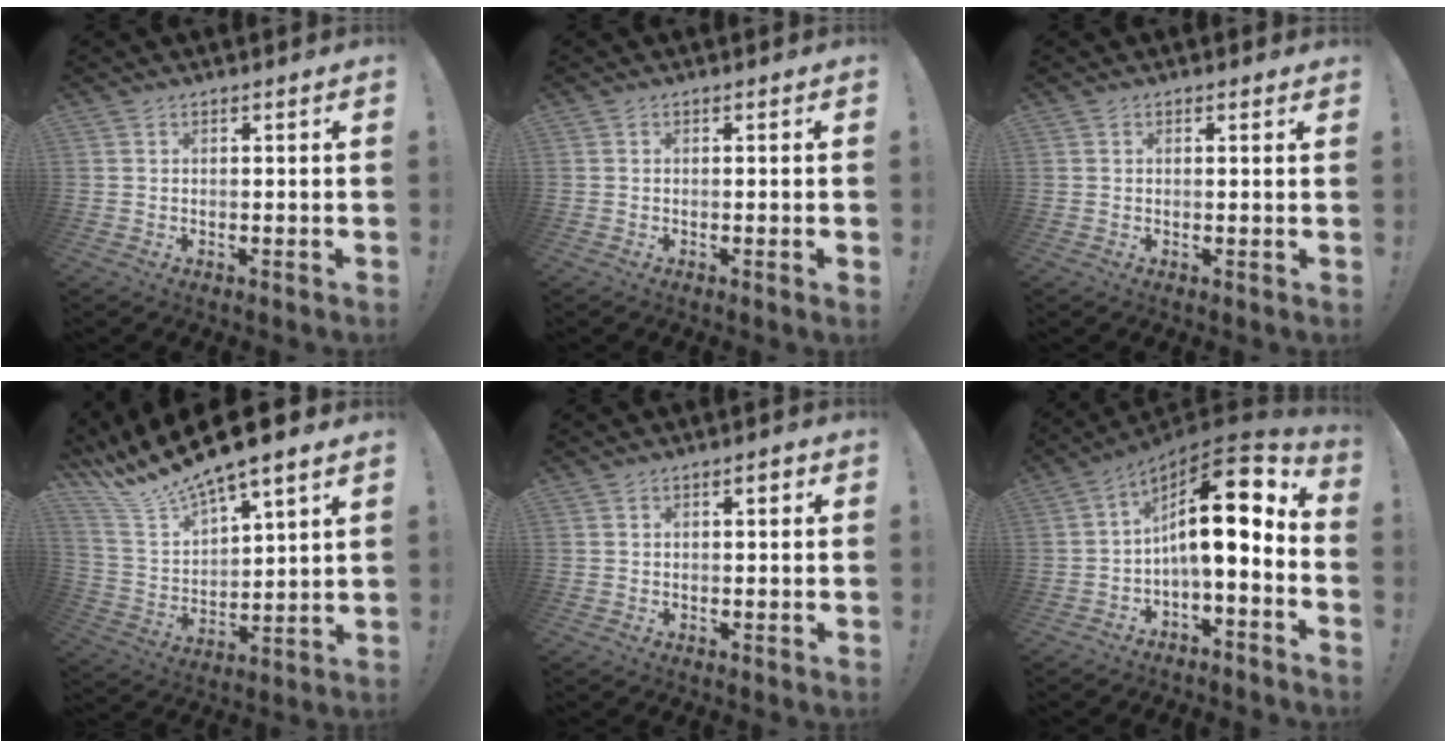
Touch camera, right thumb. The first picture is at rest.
{"total": 1.2, "force": [-0.3, -0.4, 1.1], "torque": [-0.025, 0.003, -0.006]}
{"total": 0.8, "force": [0.5, 0.6, 0.1], "torque": [0.013, -0.004, 0.007]}
{"total": 13.7, "force": [11.5, 2.9, 6.8], "torque": [-0.150, -0.092, 0.202]}
{"total": 1.5, "force": [0.3, 0.6, 1.3], "torque": [-0.019, 0.003, 0.002]}
{"total": 16.1, "force": [3.2, 4.7, 15.0], "torque": [-0.240, -0.026, 0.049]}